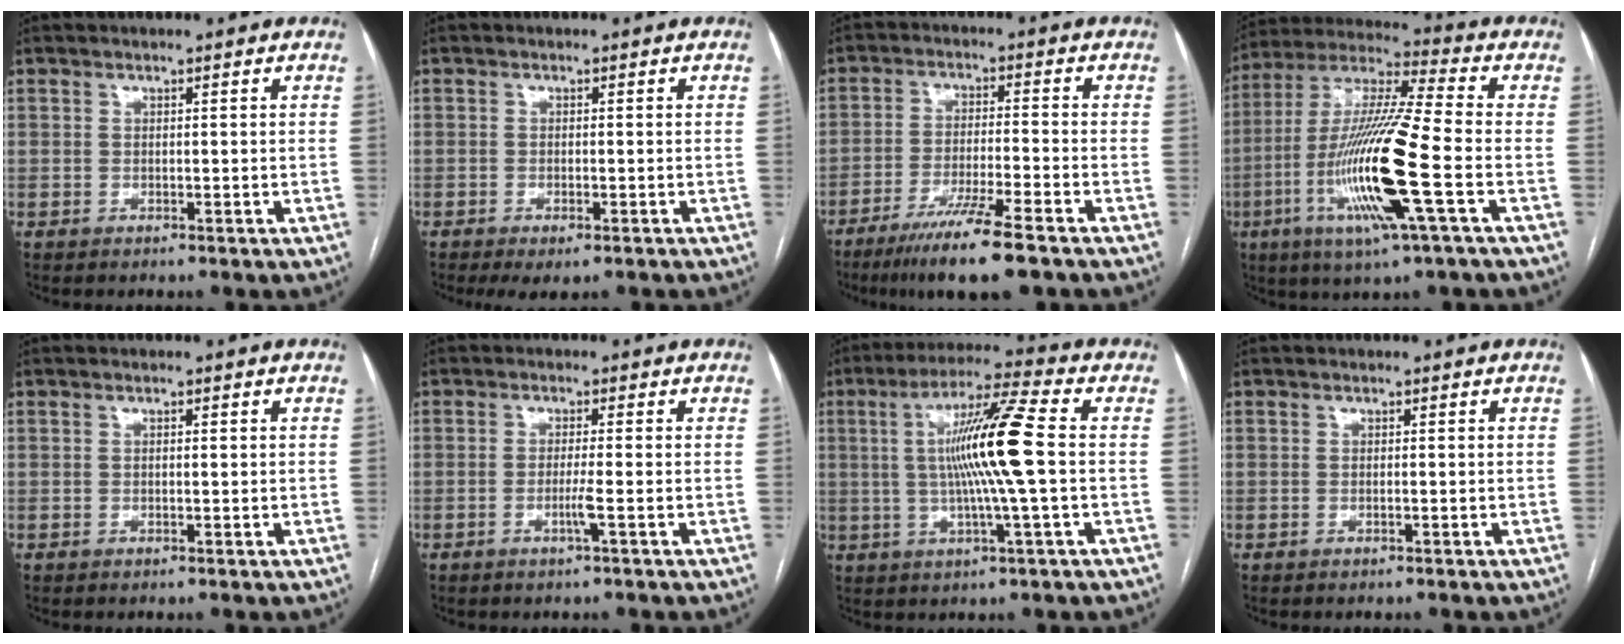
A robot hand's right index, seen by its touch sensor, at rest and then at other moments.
{"total": 3.0, "force": [-1.8, 1.0, 2.2], "torque": [-0.035, -0.007, -0.021]}
{"total": 10.6, "force": [-7.4, -0.1, 7.5], "torque": [-0.127, -0.029, -0.124]}
{"total": 18.6, "force": [-5.3, 0.4, 17.8], "torque": [-0.366, -0.018, -0.106]}
{"total": 0.7, "force": [0.1, 0.2, 0.7], "torque": [-0.012, 0.000, 0.001]}
{"total": 2.4, "force": [-0.9, -0.5, 2.2], "torque": [-0.043, -0.004, -0.019]}
{"total": 13.0, "force": [0.5, -0.8, 13.0], "torque": [-0.238, 0.006, 0.006]}
{"total": 0.0}